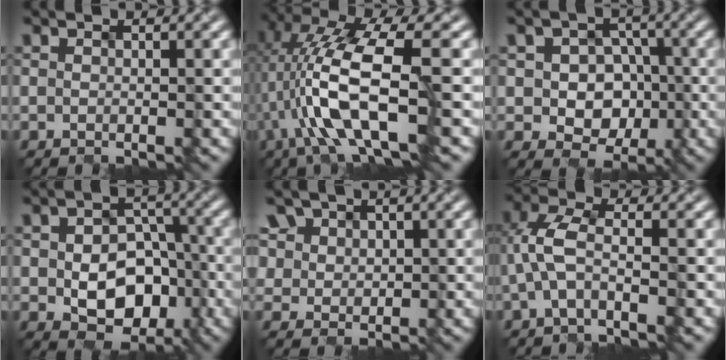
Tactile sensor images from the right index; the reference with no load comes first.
{"total": 10.6, "force": [-2.3, 3.1, 9.9], "torque": [-0.194, 0.000, -0.038]}
{"total": 6.2, "force": [-0.9, 5.2, 3.2], "torque": [-0.041, 0.009, -0.021]}
{"total": 7.4, "force": [-1.9, 5.1, 5.0], "torque": [-0.072, -0.009, -0.016]}
{"total": 4.7, "force": [2.5, 3.8, 1.3], "torque": [-0.063, 0.000, 0.054]}
{"total": 3.7, "force": [-0.9, 1.6, 3.2], "torque": [-0.081, 0.012, -0.018]}